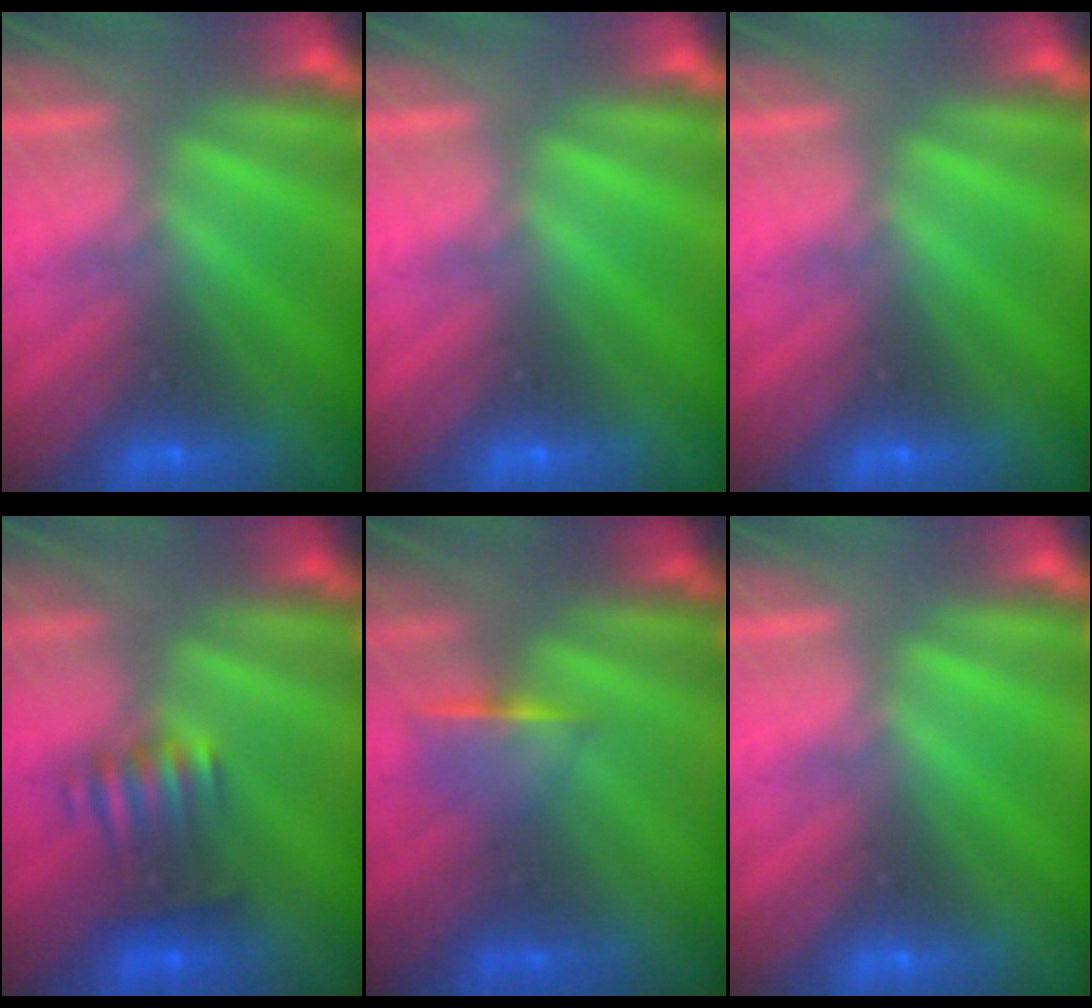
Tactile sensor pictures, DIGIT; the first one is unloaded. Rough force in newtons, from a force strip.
{"total": 0.0}
{"total": 0.0}
{"total": 3.6}
{"total": 1.2}
{"total": 0.0}